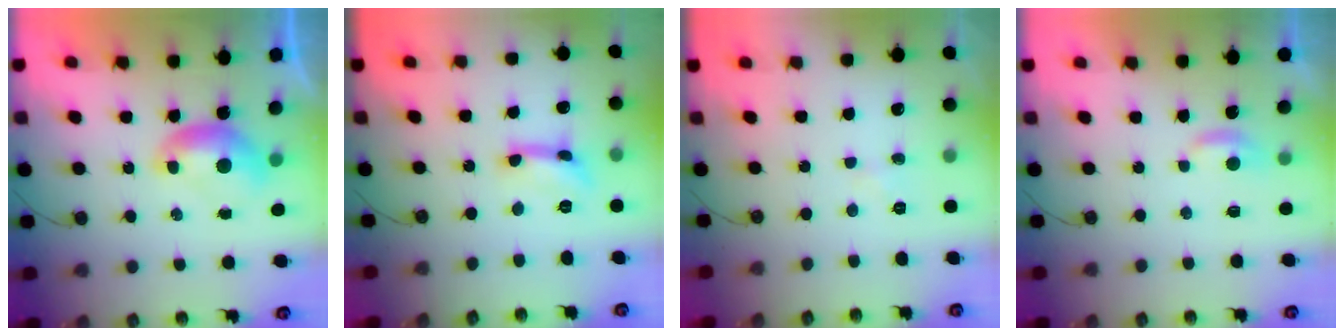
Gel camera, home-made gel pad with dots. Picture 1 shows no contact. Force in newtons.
{"total": 2.1, "press": 2.0, "slide": 0.5}
{"total": 0.9, "press": 0.9, "slide": 0.3}
{"total": 2.3, "press": 2.3, "slide": 0.4}